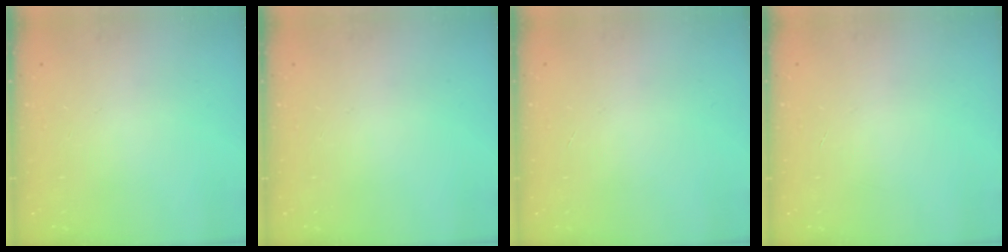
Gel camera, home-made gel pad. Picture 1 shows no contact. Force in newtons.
{"total": 0.0}
{"total": 0.0}
{"total": 0.0}